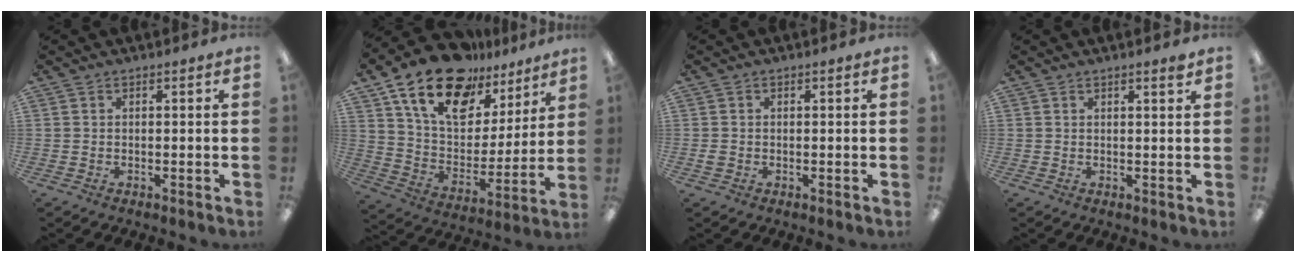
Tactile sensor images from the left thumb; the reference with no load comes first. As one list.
[{"total": 20.2, "force": [13.6, 10.8, 10.4], "torque": [-0.189, -0.074, 0.245]}, {"total": 1.1, "force": [-0.1, 0.9, 0.5], "torque": [-0.008, 0.004, -0.004]}, {"total": 1.6, "force": [1.4, 0.0, 0.9], "torque": [-0.010, -0.004, 0.023]}]